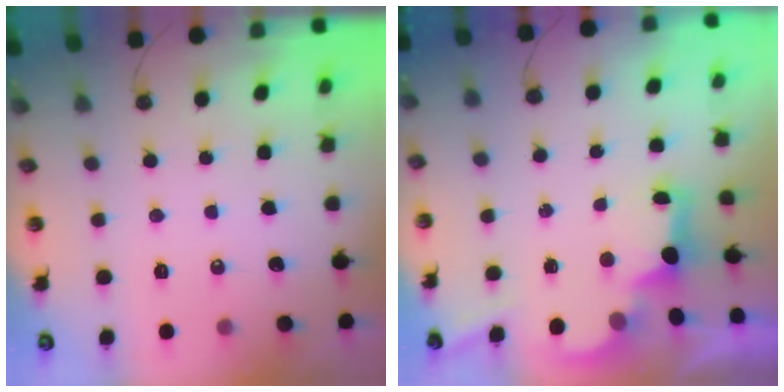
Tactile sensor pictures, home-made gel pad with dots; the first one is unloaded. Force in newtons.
{"total": 2.8, "press": 2.6, "slide": 0.9}